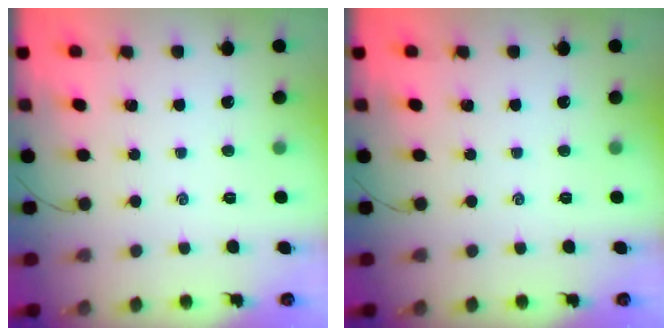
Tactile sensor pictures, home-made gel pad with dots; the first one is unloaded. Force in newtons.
{"total": 0.0}